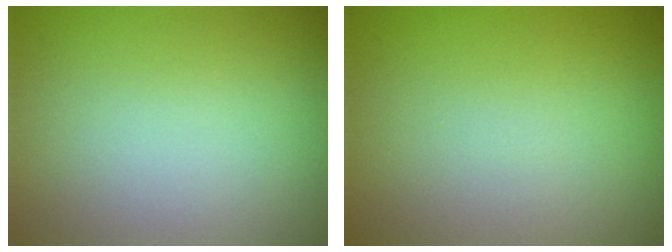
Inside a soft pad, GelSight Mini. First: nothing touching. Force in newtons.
{"total": 0.0}